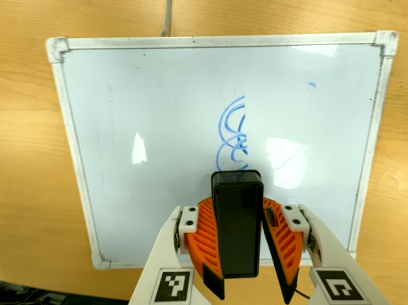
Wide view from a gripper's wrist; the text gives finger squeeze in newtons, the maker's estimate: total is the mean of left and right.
{"total": 8.2, "left": 8.3, "right": 8.2}